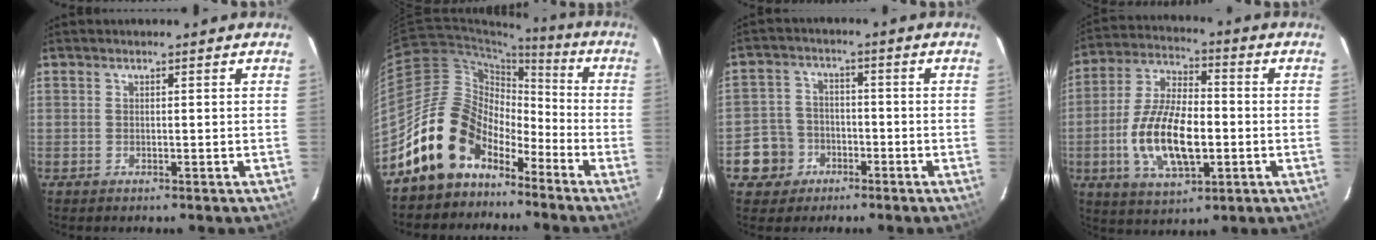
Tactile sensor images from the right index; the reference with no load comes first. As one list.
[{"total": 14.2, "force": [-9.8, 8.9, 5.2], "torque": [-0.103, 0.034, -0.171]}, {"total": 6.9, "force": [-3.1, 6.1, 0.9], "torque": [-0.041, 0.024, -0.049]}, {"total": 15.9, "force": [-3.3, 7.2, 13.7], "torque": [-0.281, 0.000, -0.058]}]